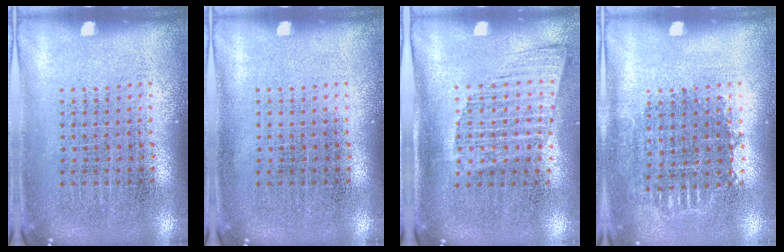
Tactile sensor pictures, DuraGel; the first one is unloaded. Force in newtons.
{"total": 0.0}
{"total": 1.3, "press": 1.0, "slide": 0.8}
{"total": 0.8, "press": 0.7, "slide": 0.3}